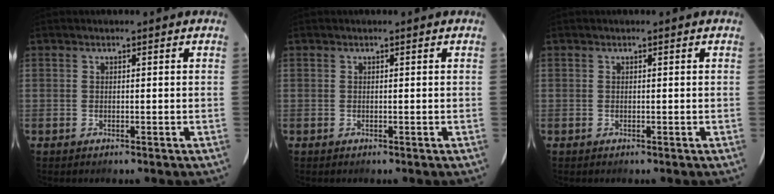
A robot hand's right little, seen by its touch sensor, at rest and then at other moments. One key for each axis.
{"total": 0.0}
{"total": 0.0}